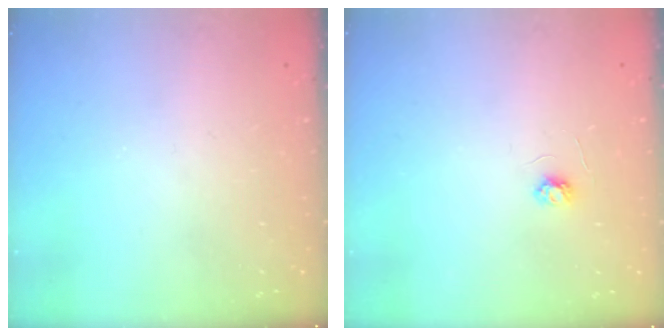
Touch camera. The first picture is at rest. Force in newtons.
{"total": 3.1, "press": 3.1, "slide": 0.3}